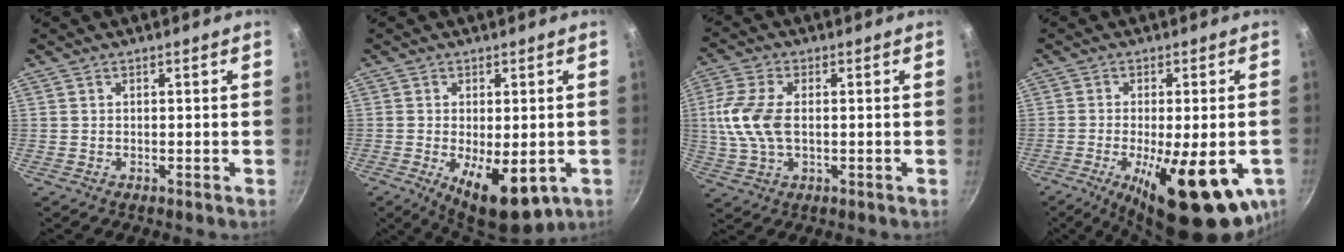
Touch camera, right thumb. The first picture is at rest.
{"total": 11.3, "force": [-3.2, 5.0, 9.6], "torque": [-0.127, -0.012, -0.032]}
{"total": 10.0, "force": [0.3, 5.7, 8.3], "torque": [-0.175, 0.006, 0.000]}
{"total": 20.4, "force": [-6.8, 6.5, 18.0], "torque": [-0.244, -0.014, -0.090]}